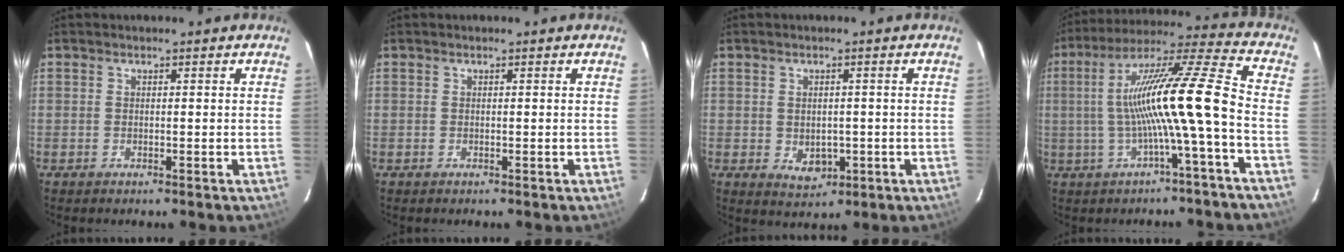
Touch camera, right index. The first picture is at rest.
{"total": 0.0}
{"total": 4.5, "force": [-0.9, 3.5, 2.7], "torque": [-0.046, -0.005, -0.002]}
{"total": 16.0, "force": [-2.9, -0.9, 15.7], "torque": [-0.275, 0.009, -0.049]}